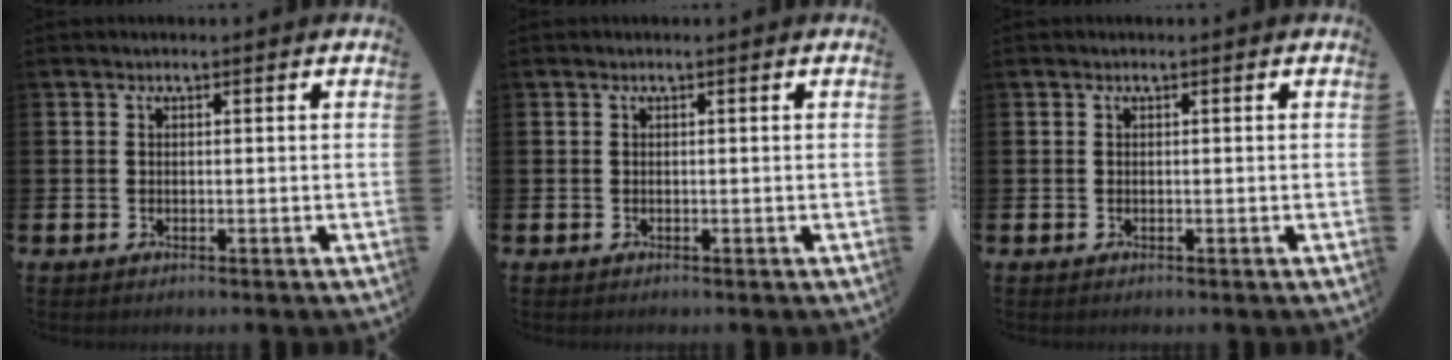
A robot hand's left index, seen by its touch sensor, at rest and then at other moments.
{"total": 0.0}
{"total": 0.0}